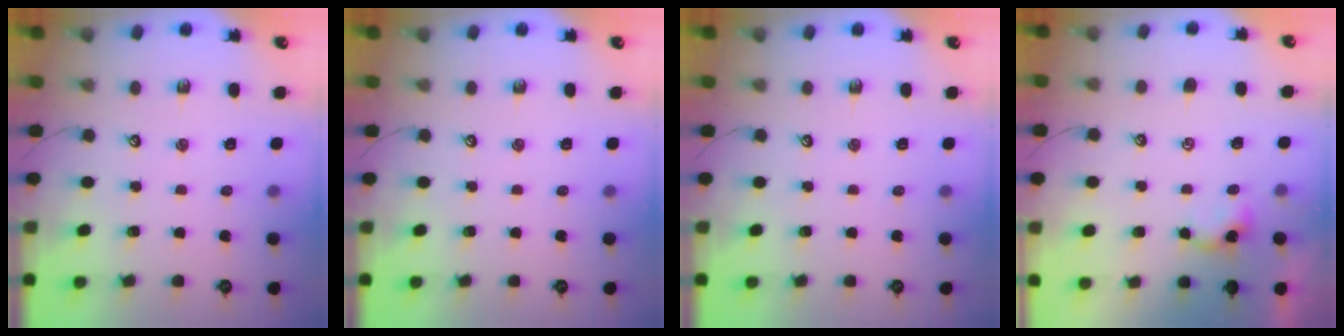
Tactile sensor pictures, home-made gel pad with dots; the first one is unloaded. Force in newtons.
{"total": 0.0}
{"total": 0.0}
{"total": 0.0}